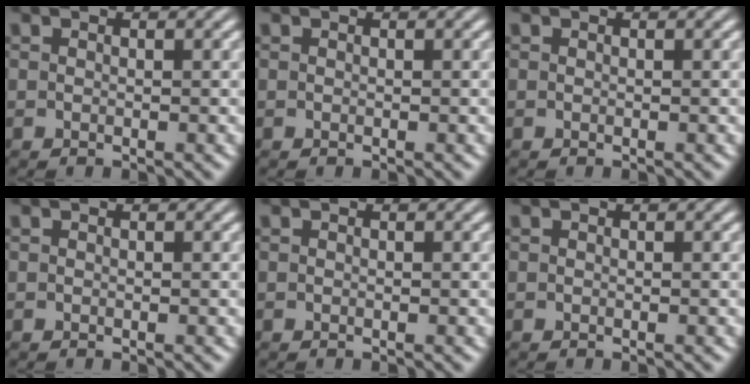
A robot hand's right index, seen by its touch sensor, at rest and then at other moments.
{"total": 0.0}
{"total": 0.0}
{"total": 0.0}
{"total": 0.0}
{"total": 0.0}